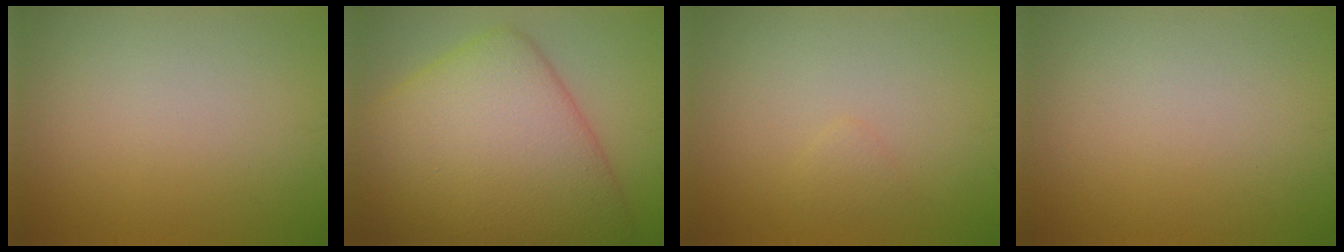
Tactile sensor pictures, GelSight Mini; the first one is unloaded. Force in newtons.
{"total": 14.2, "press": 14.2, "slide": 0.2}
{"total": 0.9, "press": 0.9, "slide": 0.1}
{"total": 0.0}